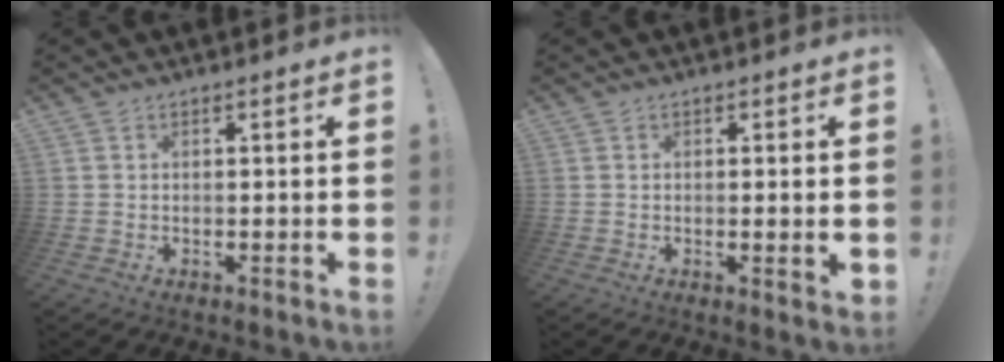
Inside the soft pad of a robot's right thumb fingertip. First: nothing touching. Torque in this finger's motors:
{"motor_torque": [-0.01, -0.13, -0.07, -0.16, 0.07]}